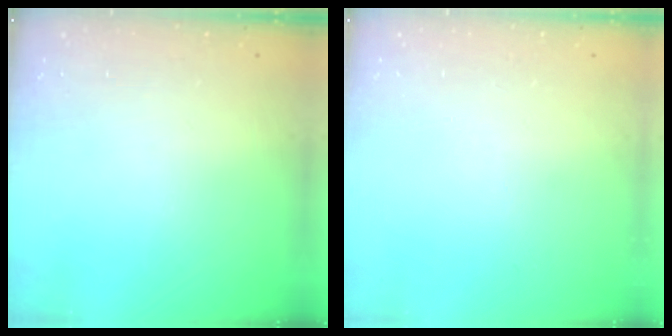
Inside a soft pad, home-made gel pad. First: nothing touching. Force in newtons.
{"total": 0.0}